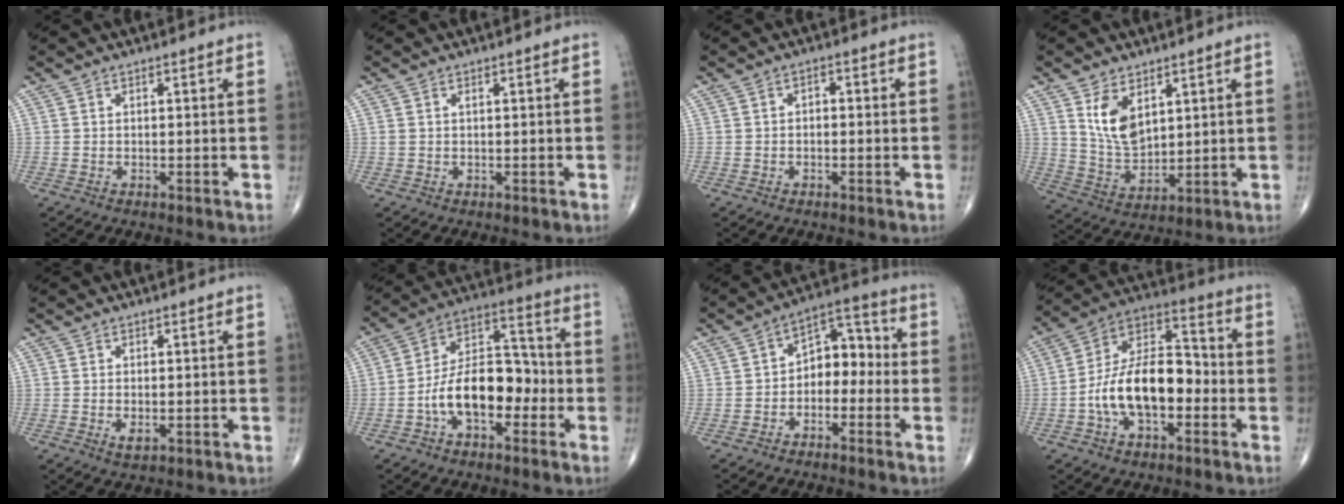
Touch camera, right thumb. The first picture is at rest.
{"total": 0.7, "force": [0.2, 0.3, 0.6], "torque": [-0.020, 0.010, 0.008]}
{"total": 1.3, "force": [-0.3, 0.9, 0.9], "torque": [-0.005, 0.007, -0.011]}
{"total": 8.7, "force": [3.9, 4.9, 6.0], "torque": [-0.093, -0.027, 0.086]}
{"total": 1.7, "force": [-0.3, 0.9, 1.5], "torque": [-0.027, -0.004, -0.003]}
{"total": 14.5, "force": [-4.2, 8.3, 11.1], "torque": [-0.165, 0.050, -0.080]}
{"total": 8.7, "force": [-1.8, 5.9, 6.2], "torque": [-0.058, 0.047, -0.047]}
{"total": 16.4, "force": [-3.7, 9.0, 13.2], "torque": [-0.219, 0.046, -0.071]}